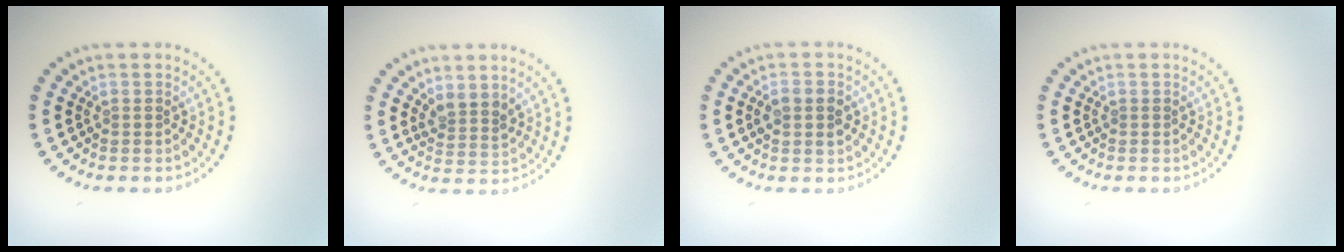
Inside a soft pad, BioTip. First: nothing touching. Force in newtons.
{"total": 2.1, "press": 1.7, "slide": 1.3}
{"total": 2.1, "press": 2.1, "slide": 0.1}
{"total": 0.0}